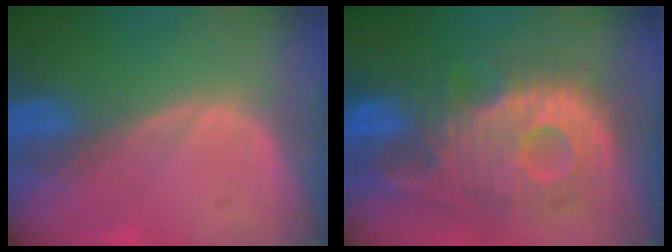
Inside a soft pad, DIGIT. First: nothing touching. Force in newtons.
{"total": 11.9, "press": 10.7, "slide": 5.2}